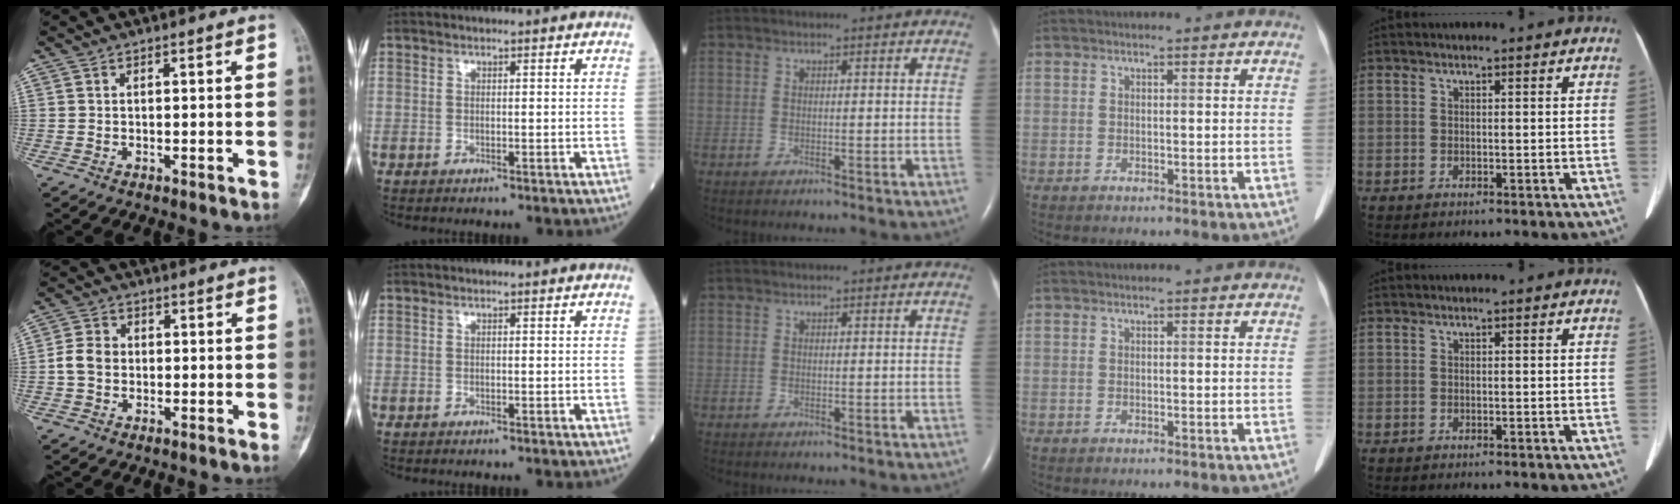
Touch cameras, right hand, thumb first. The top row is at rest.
{"thumb": {"total": 4.6, "force": [-0.5, 3.7, 2.7], "torque": [-0.051, 0.013, -0.016]}}